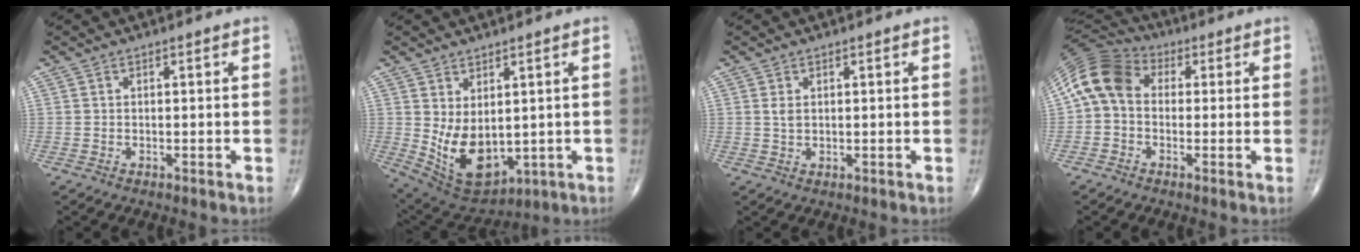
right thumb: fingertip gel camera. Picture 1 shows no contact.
{"total": 11.7, "force": [0.2, 7.0, 9.4], "torque": [-0.147, -0.017, 0.037]}
{"total": 1.6, "force": [0.5, 0.9, 1.2], "torque": [-0.024, -0.002, 0.013]}
{"total": 10.9, "force": [0.7, 8.2, 7.1], "torque": [-0.130, 0.030, -0.004]}